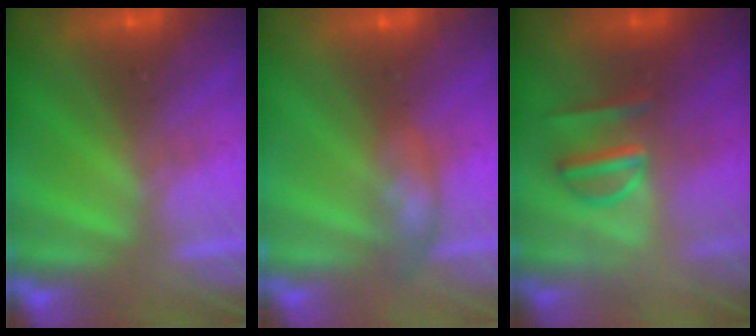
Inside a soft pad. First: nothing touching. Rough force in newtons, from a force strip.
{"total": 2.3}
{"total": 3.3}